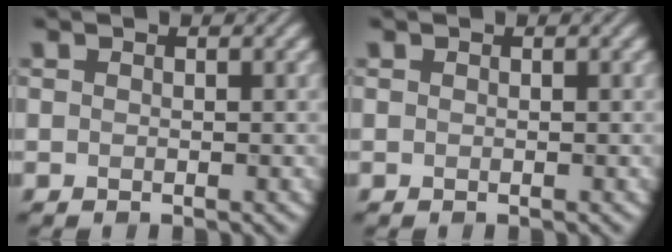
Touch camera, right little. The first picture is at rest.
{"total": 0.0}